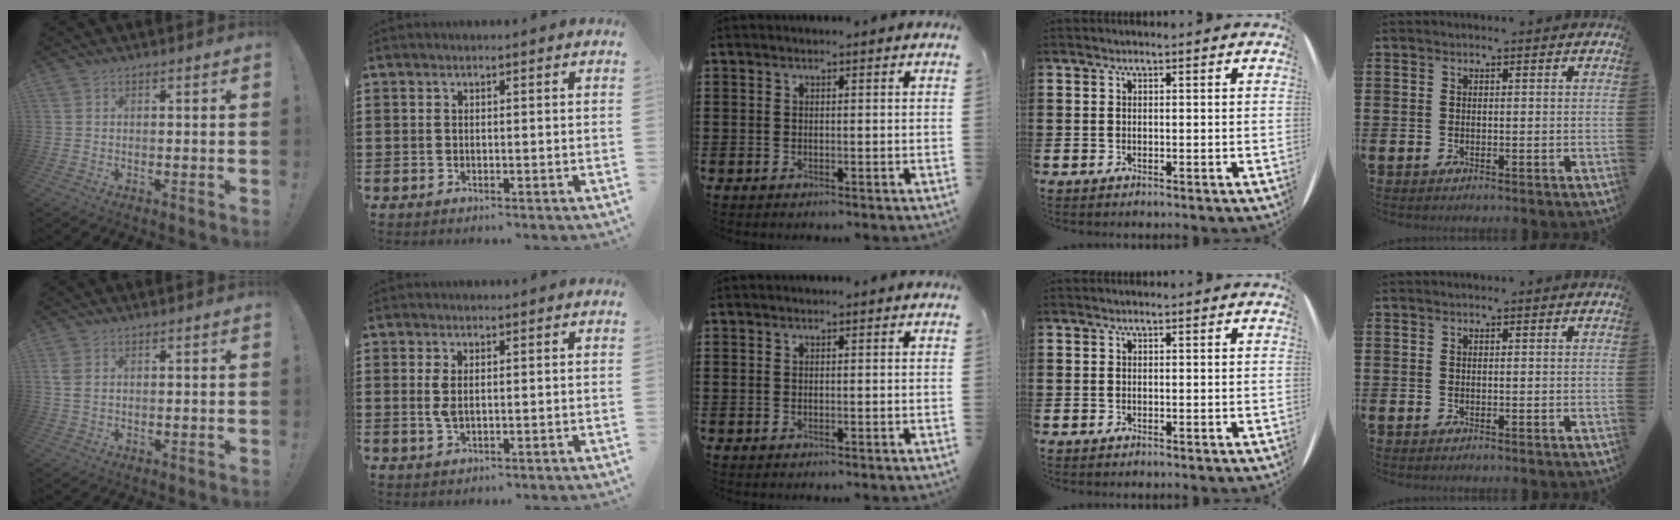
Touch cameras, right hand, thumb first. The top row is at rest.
{"thumb": {"total": 2.7, "force": [0.9, 1.6, 2.0], "torque": [-0.039, 0.004, 0.017]}, "index": {"total": 2.6, "force": [0.5, 1.0, 2.3], "torque": [-0.057, -0.002, 0.006]}}